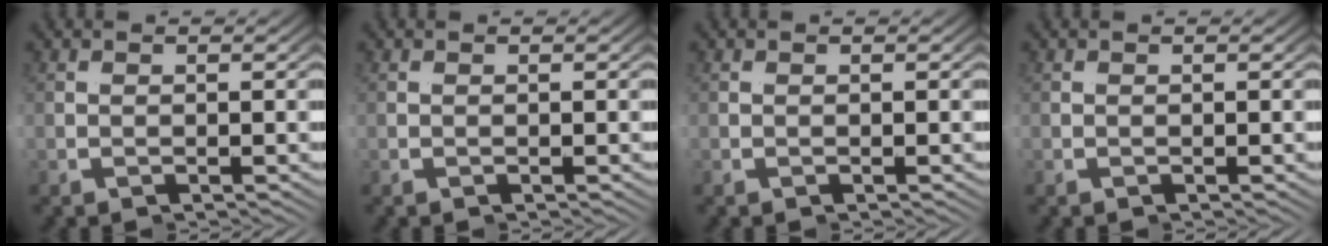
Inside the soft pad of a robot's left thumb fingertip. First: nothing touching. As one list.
[{"total": 0.0}, {"total": 0.0}, {"total": 0.0}]